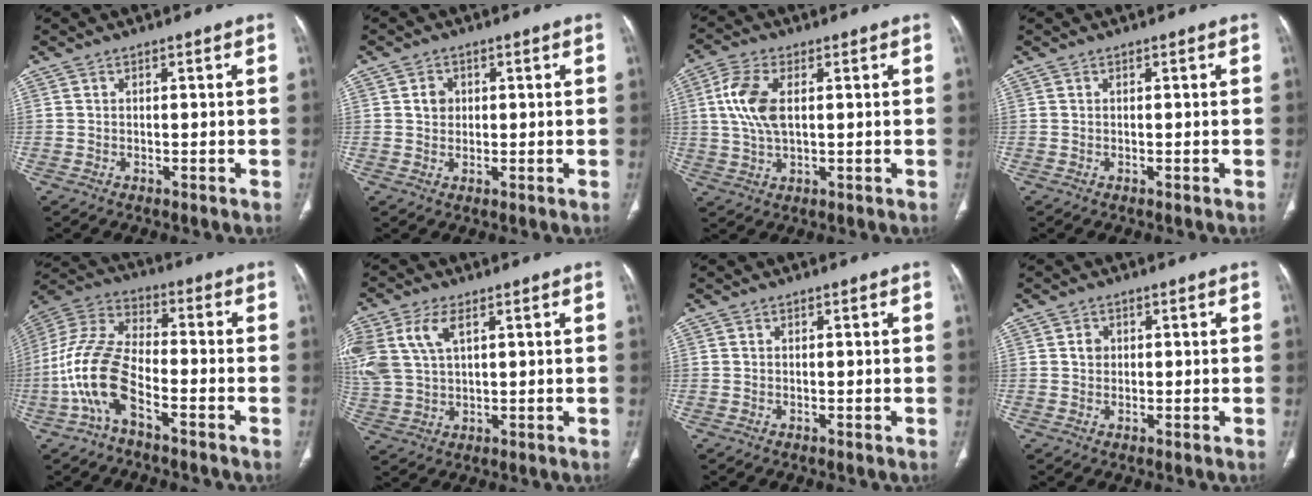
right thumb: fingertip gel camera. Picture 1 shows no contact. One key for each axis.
{"total": 2.7, "fx": 0.6, "fy": 2.4, "fz": 1.2, "tx": -0.007, "ty": 0.000, "tz": 0.010}
{"total": 8.7, "fx": 1.6, "fy": 4.5, "fz": 7.2, "tx": -0.165, "ty": 0.004, "tz": 0.033}
{"total": 0.0}
{"total": 14.2, "fx": -5.7, "fy": 6.5, "fz": 11.3, "tx": -0.248, "ty": 0.043, "tz": -0.115}
{"total": 11.3, "fx": 4.3, "fy": 6.3, "fz": 8.3, "tx": -0.206, "ty": 0.002, "tz": 0.093}
{"total": 0.0}
{"total": 1.8, "fx": 0.4, "fy": 1.6, "fz": 0.8, "tx": -0.006, "ty": 0.002, "tz": 0.005}